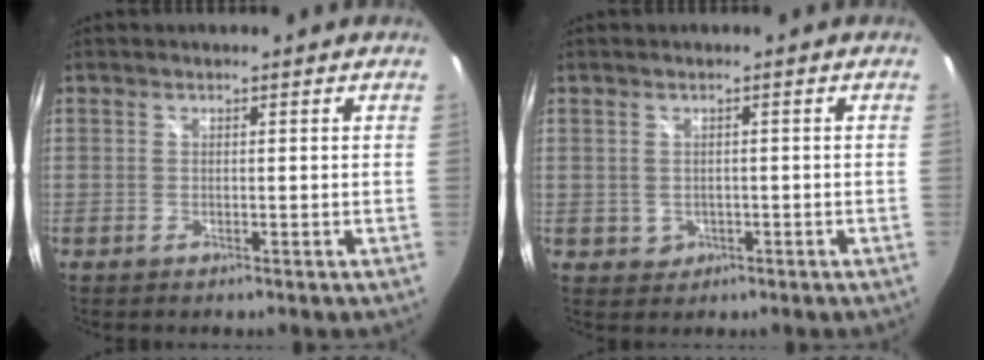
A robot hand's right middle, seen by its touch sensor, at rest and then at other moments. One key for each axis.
{"total": 2.2, "fx": -0.3, "fy": 2.1, "fz": 0.7, "tx": -0.014, "ty": 0.001, "tz": 0.003}